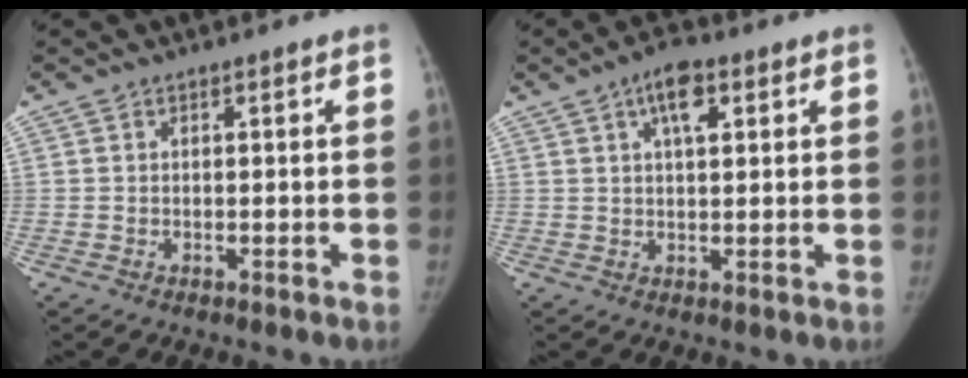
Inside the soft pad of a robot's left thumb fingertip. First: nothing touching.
{"total": 5.9, "force": [2.6, 2.6, 4.6], "torque": [-0.064, 0.001, 0.040]}